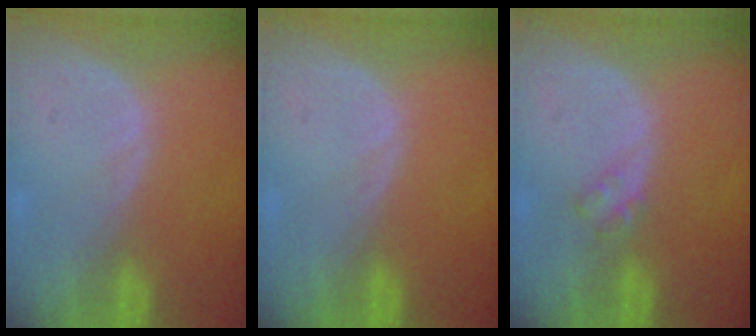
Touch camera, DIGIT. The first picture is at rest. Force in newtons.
{"total": 0.0}
{"total": 2.0, "press": 2.0, "slide": 0.2}